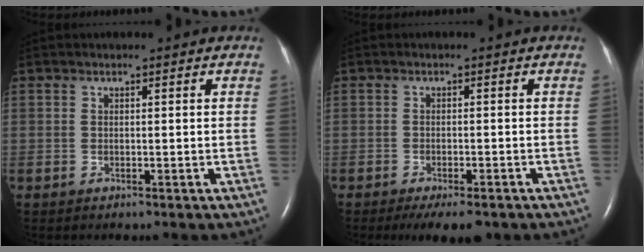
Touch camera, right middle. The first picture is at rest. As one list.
[{"total": 6.1, "force": [-4.6, 1.9, 3.6], "torque": [-0.044, -0.008, -0.066]}]